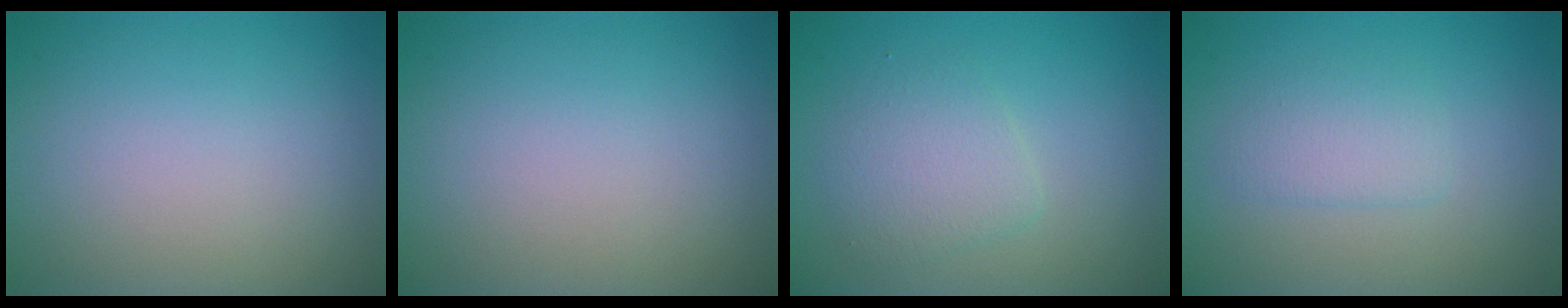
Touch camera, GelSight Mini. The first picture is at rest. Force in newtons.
{"total": 0.0}
{"total": 2.7, "press": 2.7, "slide": 0.1}
{"total": 1.8, "press": 1.8, "slide": 0.1}